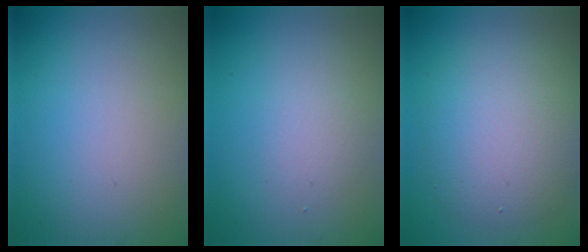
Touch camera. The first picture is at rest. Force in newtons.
{"total": 1.6, "press": 1.6, "slide": 0.1}
{"total": 6.1, "press": 6.1, "slide": 0.3}